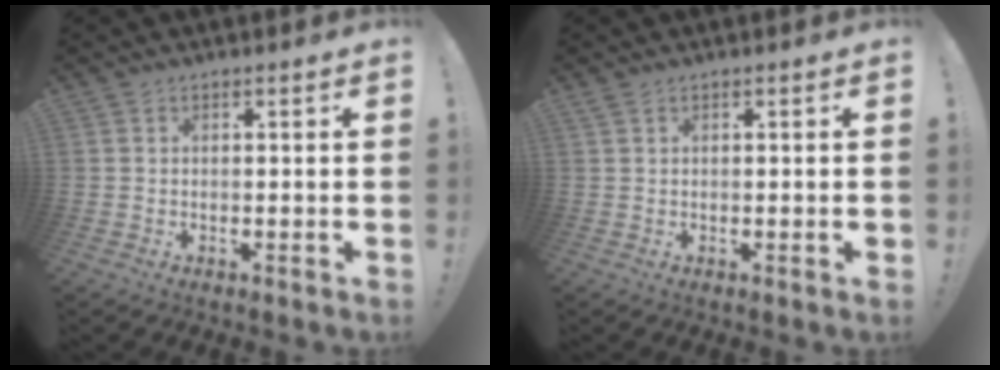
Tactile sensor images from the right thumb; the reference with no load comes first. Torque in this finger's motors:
{"motor_torque": [0.03, 0.04, 0.15, 0.17, 0.24]}